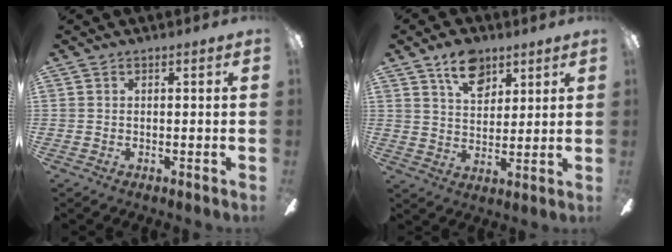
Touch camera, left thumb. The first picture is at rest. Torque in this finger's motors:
{"motor_torque": [0.97, 0.31, 0.62, -0.66, 0.01]}